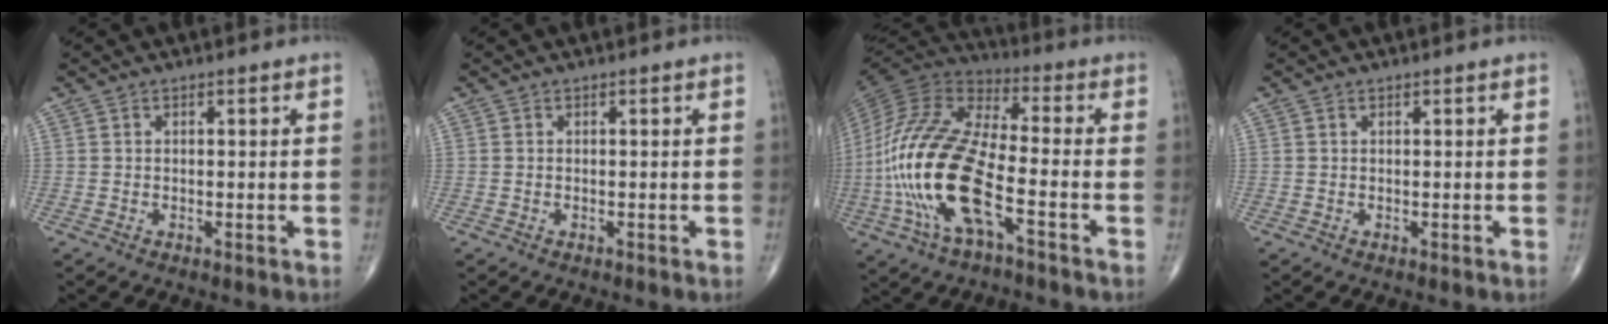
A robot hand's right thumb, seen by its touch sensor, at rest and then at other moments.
{"total": 0.0}
{"total": 22.3, "force": [-6.3, 8.4, 19.7], "torque": [-0.438, 0.022, -0.115]}
{"total": 0.0}